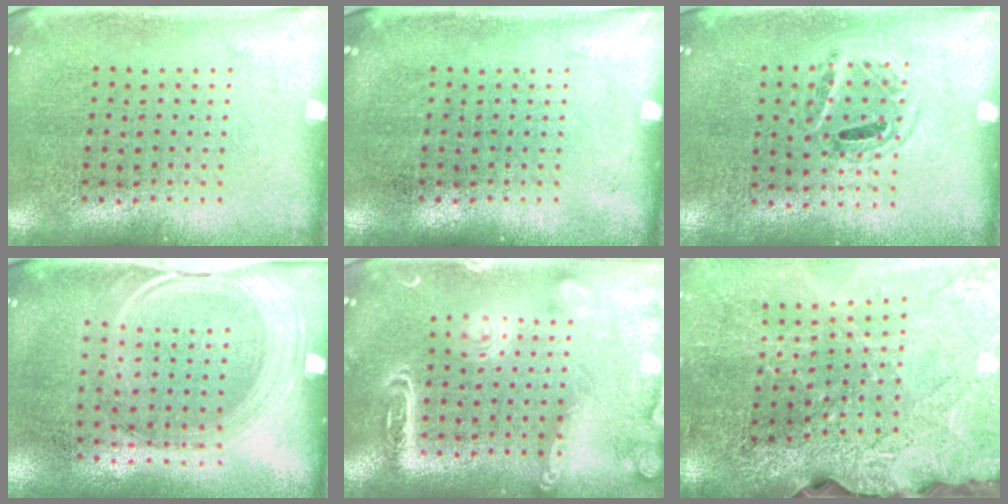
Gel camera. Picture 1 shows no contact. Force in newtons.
{"total": 0.0}
{"total": 0.9, "press": 0.8, "slide": 0.4}
{"total": 1.5, "press": 1.3, "slide": 0.8}
{"total": 2.1, "press": 2.1, "slide": 0.1}
{"total": 3.9, "press": 3.2, "slide": 2.2}